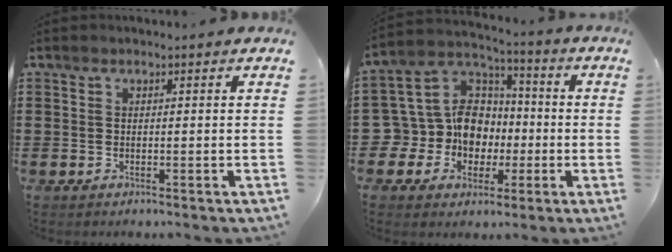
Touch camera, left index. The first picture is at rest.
{"total": 11.1, "force": [-2.3, 10.2, 3.8], "torque": [-0.117, 0.014, -0.037]}